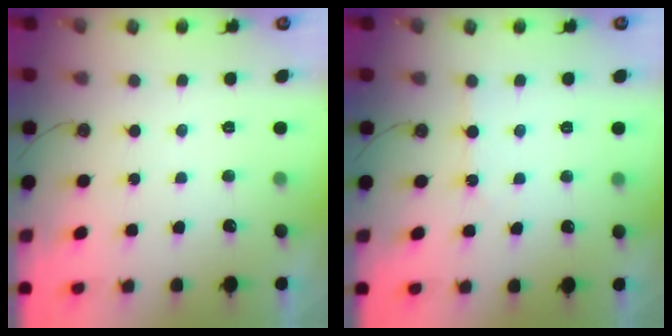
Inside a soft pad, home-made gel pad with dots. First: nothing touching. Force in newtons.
{"total": 1.5, "press": 1.5, "slide": 0.3}